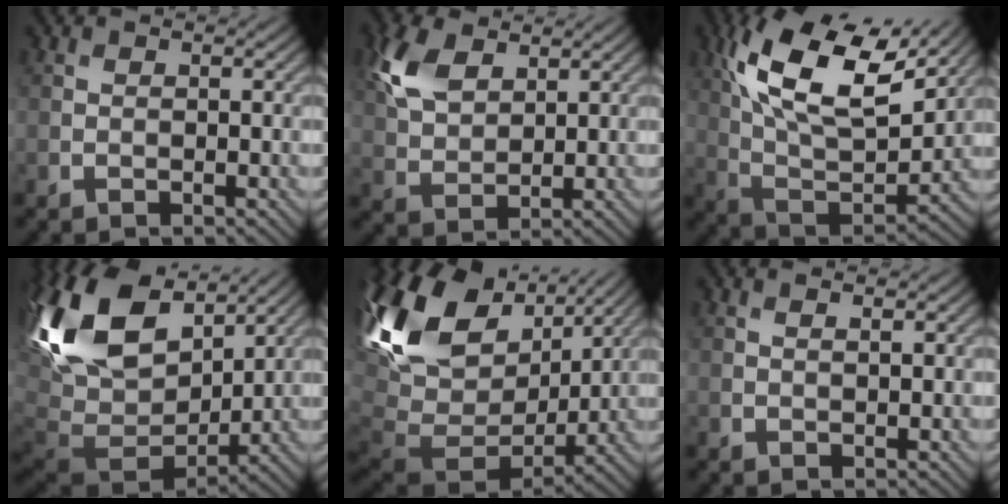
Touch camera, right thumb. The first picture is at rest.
{"total": 7.4, "force": [3.6, 4.3, 4.8], "torque": [-0.129, 0.009, 0.074]}
{"total": 16.0, "force": [8.1, 7.0, 11.9], "torque": [-0.251, 0.004, 0.147]}
{"total": 19.1, "force": [6.5, 11.6, 13.7], "torque": [-0.305, 0.013, 0.131]}
{"total": 18.1, "force": [5.2, 11.9, 12.6], "torque": [-0.289, -0.005, 0.106]}
{"total": 0.7, "force": [0.6, 0.0, 0.5], "torque": [-0.011, 0.002, 0.007]}